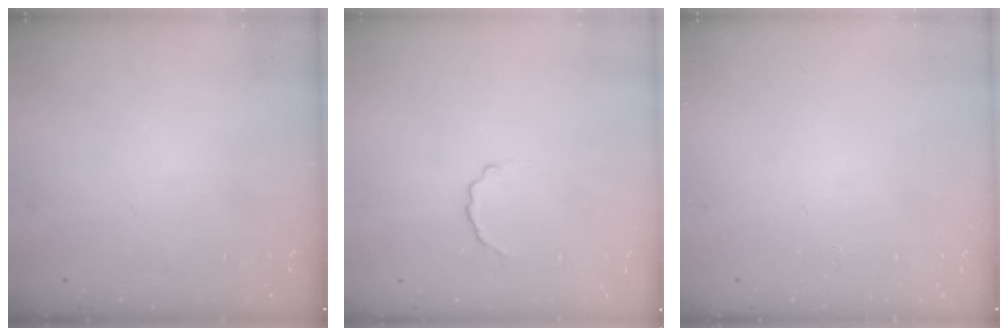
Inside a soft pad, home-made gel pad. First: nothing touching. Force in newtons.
{"total": 3.2, "press": 3.2, "slide": 0.7}
{"total": 0.0}